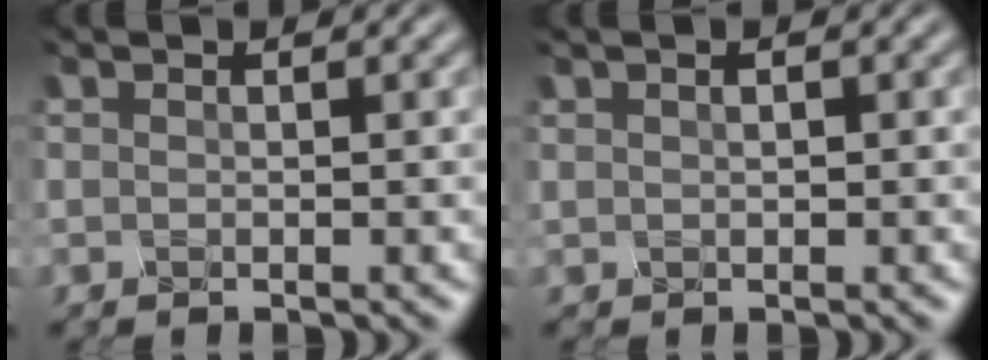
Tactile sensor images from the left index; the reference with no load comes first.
{"total": 0.6, "force": [0.0, 0.3, 0.5], "torque": [-0.007, 0.000, 0.001]}